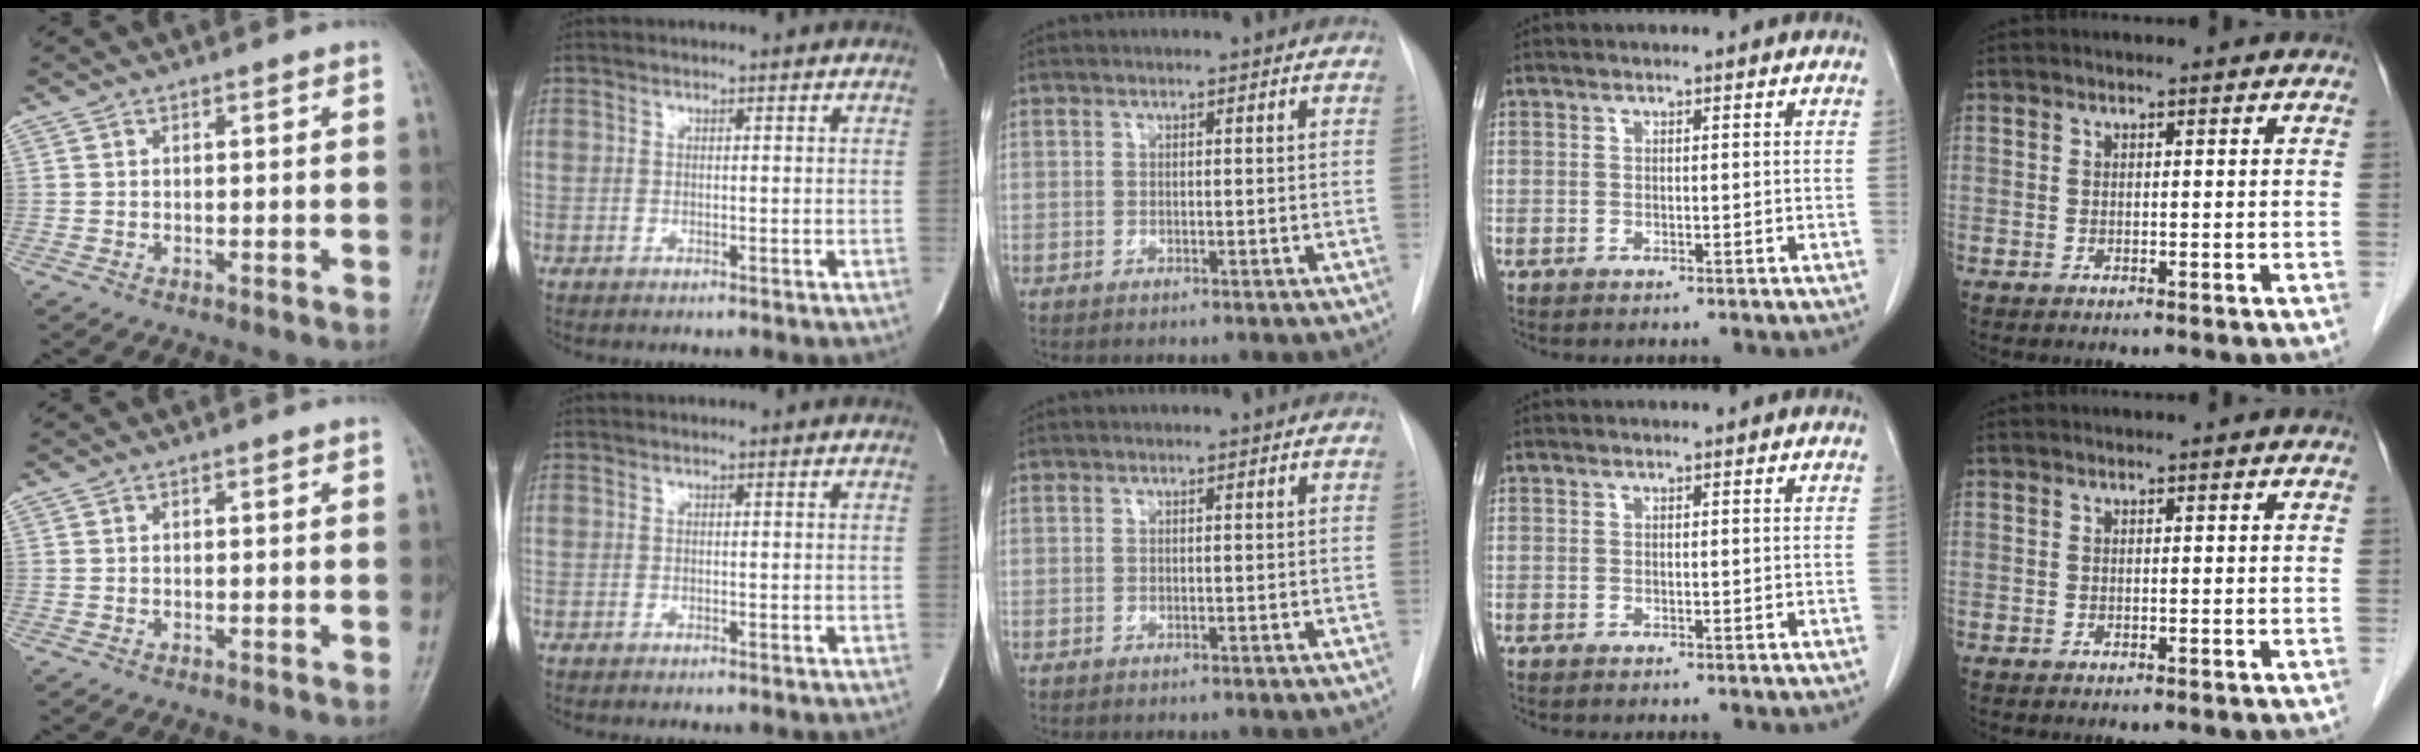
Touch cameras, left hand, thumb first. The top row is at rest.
{}